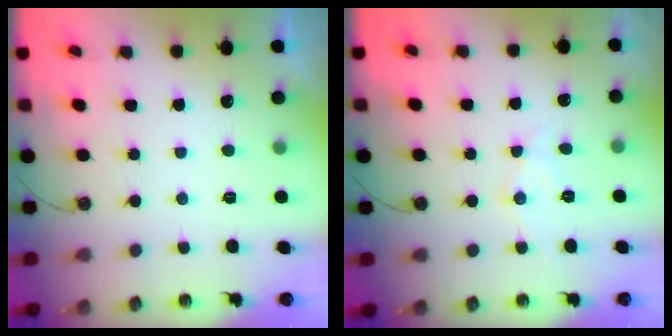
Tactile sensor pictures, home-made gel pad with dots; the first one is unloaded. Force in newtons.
{"total": 7.8, "press": 7.8, "slide": 0.5}